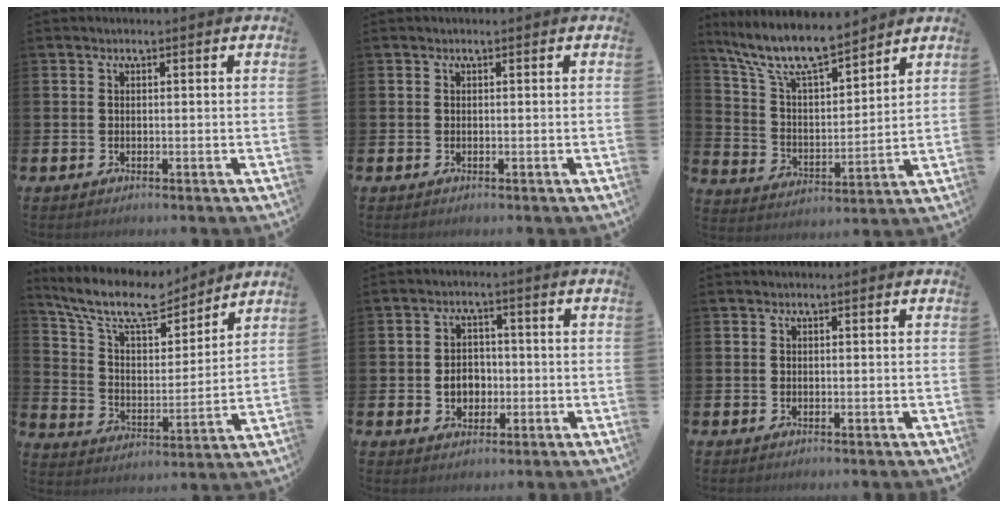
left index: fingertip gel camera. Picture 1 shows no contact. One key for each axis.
{"total": 0.0}
{"total": 10.7, "fx": 9.3, "fy": 2.2, "fz": 4.8, "tx": -0.132, "ty": -0.049, "tz": 0.166}
{"total": 11.0, "fx": 9.6, "fy": 3.1, "fz": 4.4, "tx": -0.120, "ty": -0.059, "tz": 0.167}
{"total": 3.9, "fx": -0.6, "fy": 3.2, "fz": 2.2, "tx": -0.026, "ty": 0.000, "tz": -0.022}
{"total": 0.0}